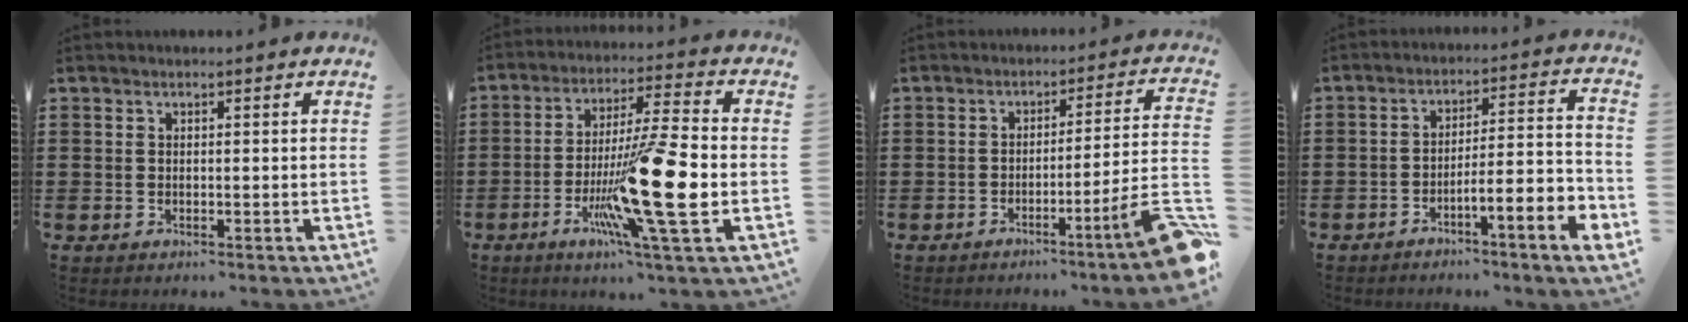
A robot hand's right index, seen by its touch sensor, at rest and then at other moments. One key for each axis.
{"total": 17.2, "fx": -4.5, "fy": 2.0, "fz": 16.4, "tx": -0.297, "ty": -0.014, "tz": -0.075}
{"total": 7.2, "fx": -3.6, "fy": -0.2, "fz": 6.2, "tx": -0.093, "ty": -0.026, "tz": -0.070}
{"total": 5.7, "fx": -3.8, "fy": 0.2, "fz": 4.2, "tx": -0.072, "ty": -0.016, "tz": -0.075}